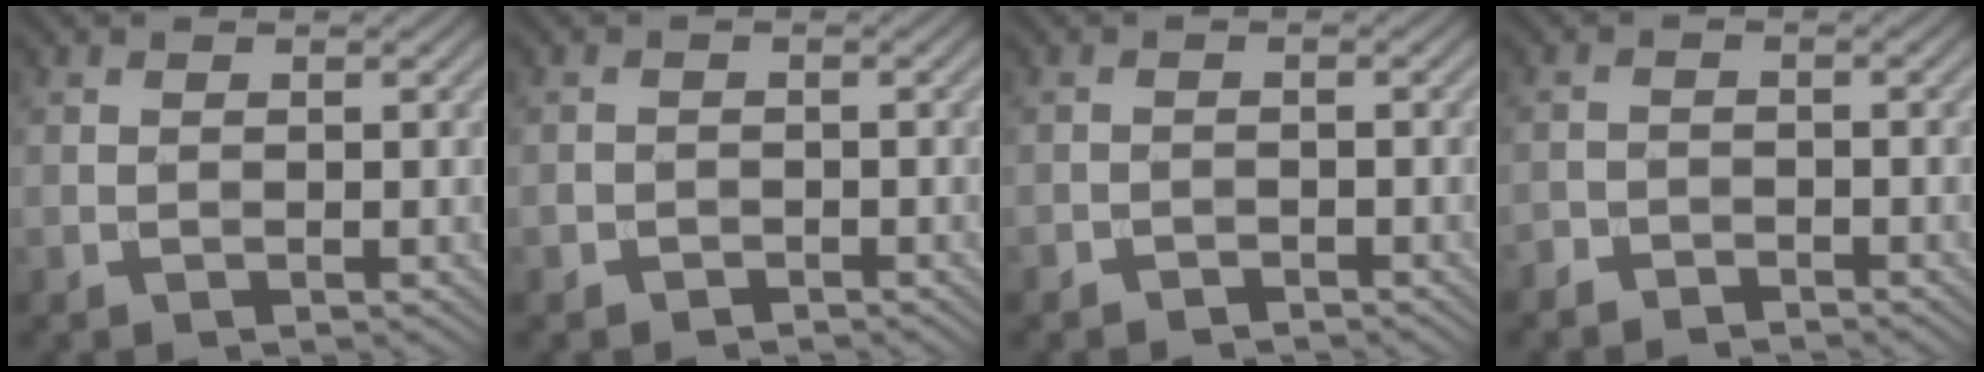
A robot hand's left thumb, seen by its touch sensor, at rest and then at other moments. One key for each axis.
{"total": 1.1, "fx": -0.9, "fy": 0.7, "fz": -0.3, "tx": 0.007, "ty": -0.002, "tz": -0.020}
{"total": 1.1, "fx": -1.1, "fy": 0.1, "fz": -0.4, "tx": 0.007, "ty": -0.001, "tz": -0.021}
{"total": 2.0, "fx": -2.0, "fy": 0.4, "fz": -0.2, "tx": 0.003, "ty": 0.001, "tz": -0.042}